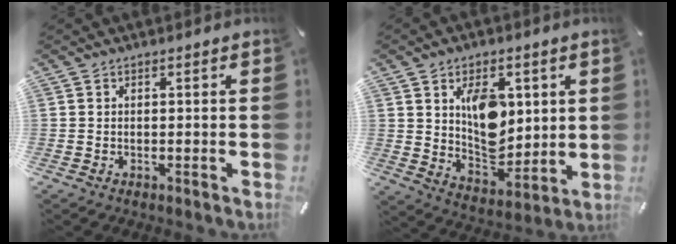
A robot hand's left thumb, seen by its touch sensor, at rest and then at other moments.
{"total": 11.7, "force": [3.6, 8.3, 7.5], "torque": [-0.116, -0.014, 0.070]}